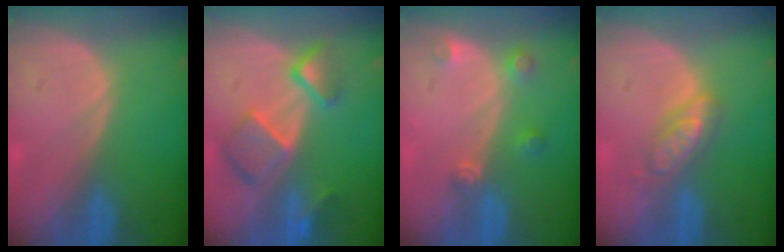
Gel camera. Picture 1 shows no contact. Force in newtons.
{"total": 7.9, "press": 6.8, "slide": 4.1}
{"total": 3.2, "press": 2.9, "slide": 1.2}
{"total": 4.5, "press": 4.5, "slide": 0.6}